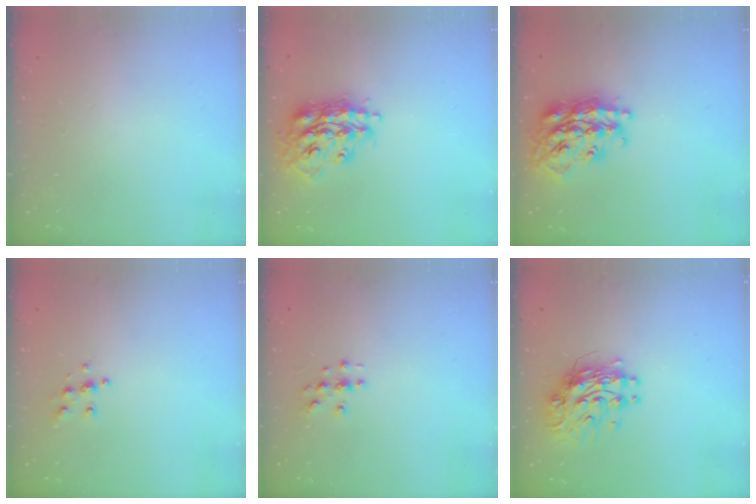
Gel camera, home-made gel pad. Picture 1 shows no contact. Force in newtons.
{"total": 17.5, "press": 17.5, "slide": 1.2}
{"total": 23.2, "press": 23.2, "slide": 1.8}
{"total": 5.9, "press": 5.9, "slide": 0.5}
{"total": 2.8, "press": 2.8, "slide": 0.3}
{"total": 11.5, "press": 11.4, "slide": 0.9}